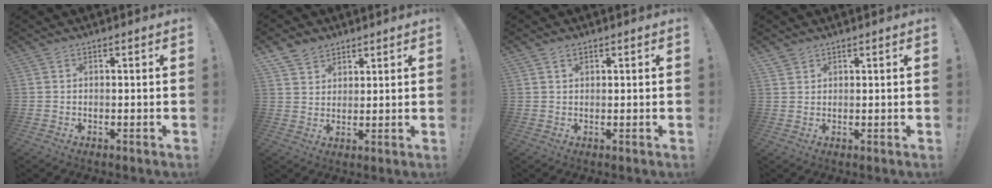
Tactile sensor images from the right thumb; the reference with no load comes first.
{"total": 6.0, "force": [4.4, 3.9, 0.8], "torque": [-0.015, -0.026, 0.088]}
{"total": 1.4, "force": [0.9, 0.8, 0.6], "torque": [-0.003, -0.003, 0.014]}
{"total": 1.9, "force": [1.7, 0.9, 0.0], "torque": [0.001, -0.010, 0.032]}